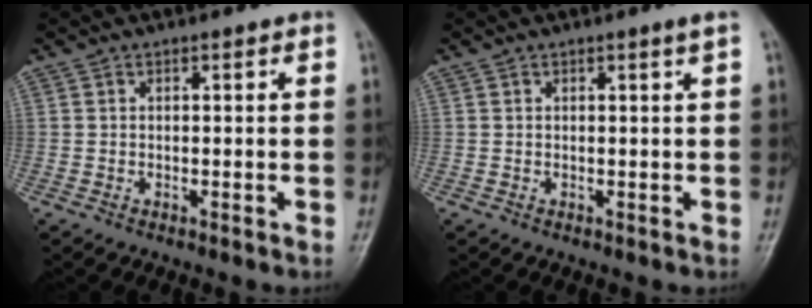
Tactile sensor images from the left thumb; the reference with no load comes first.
{"total": 1.0, "force": [0.4, -0.3, 0.8], "torque": [-0.020, -0.004, 0.010]}